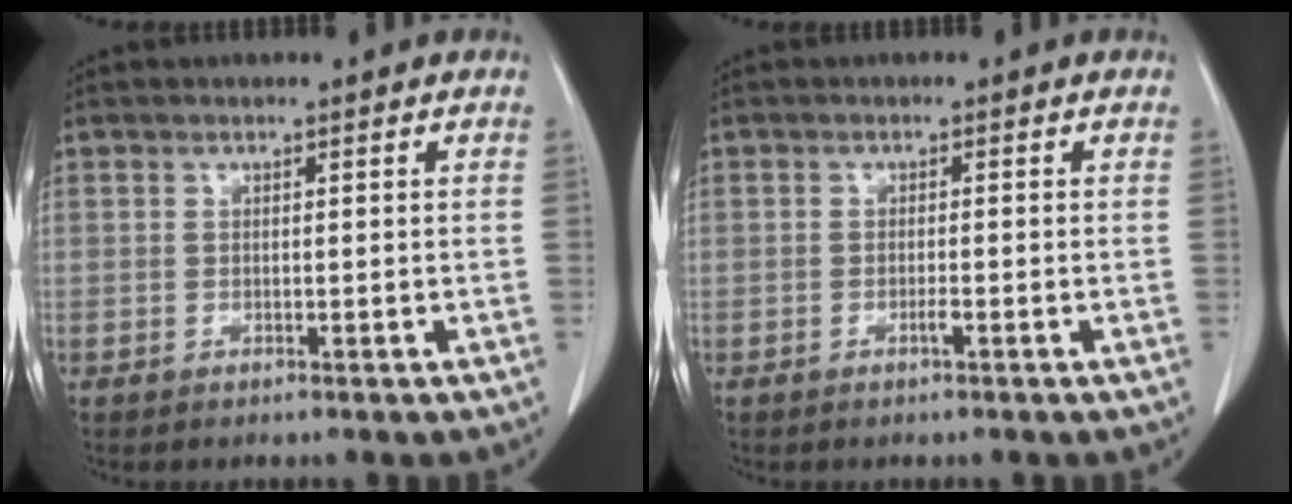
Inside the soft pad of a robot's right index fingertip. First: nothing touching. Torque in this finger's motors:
{"motor_torque": [0.54, 0.05, 0.15, 0.04]}